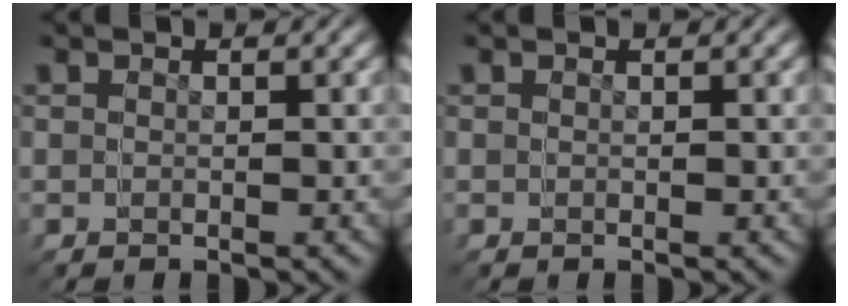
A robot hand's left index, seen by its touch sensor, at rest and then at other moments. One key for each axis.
{"total": 0.0}